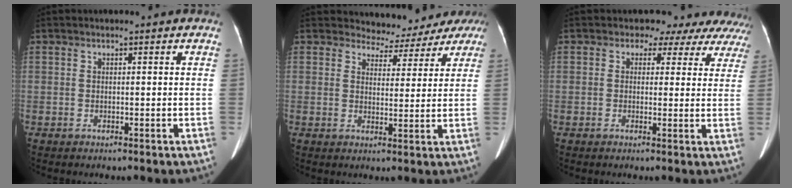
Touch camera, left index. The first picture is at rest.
{"total": 7.2, "force": [6.5, 3.0, -0.4], "torque": [0.016, 0.005, 0.064]}
{"total": 9.7, "force": [8.3, 4.8, 1.5], "torque": [0.013, 0.005, 0.060]}